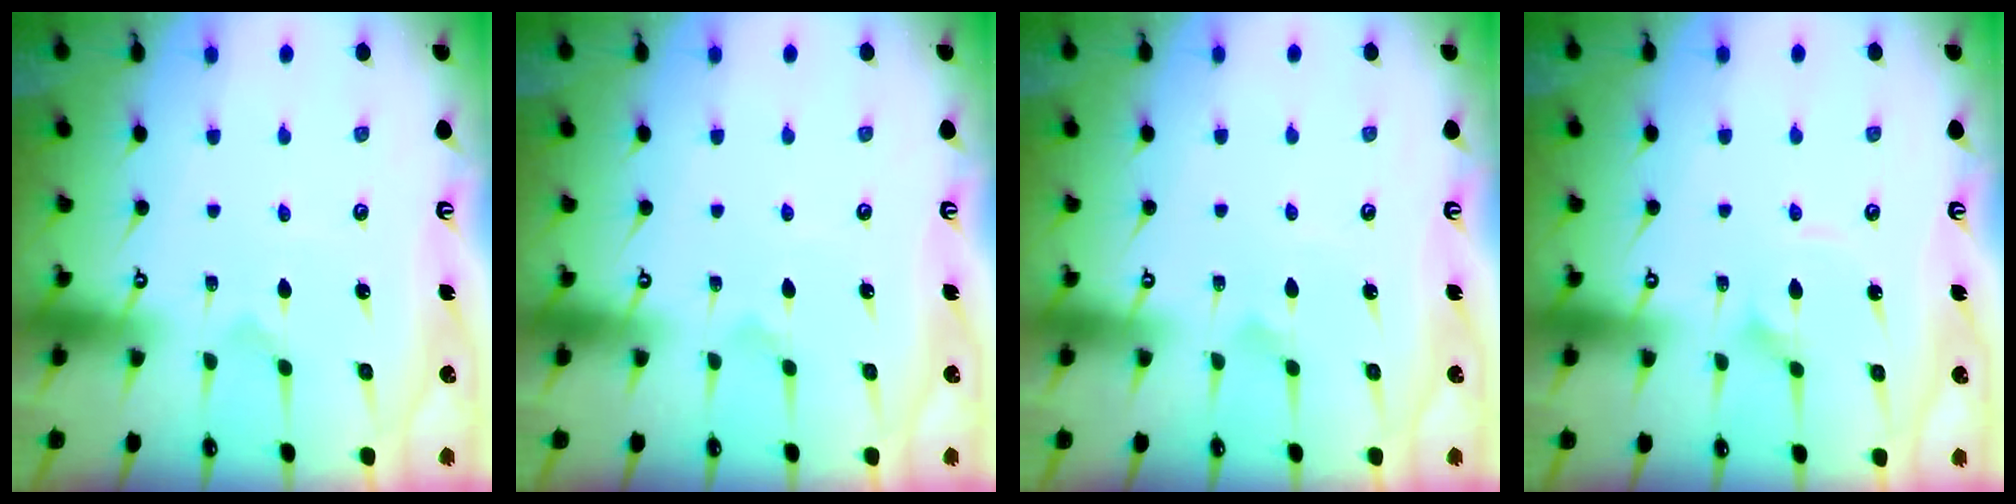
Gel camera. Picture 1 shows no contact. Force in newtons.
{"total": 1.8, "press": 1.7, "slide": 0.1}
{"total": 1.9, "press": 1.9, "slide": 0.1}
{"total": 2.2, "press": 2.2, "slide": 0.1}